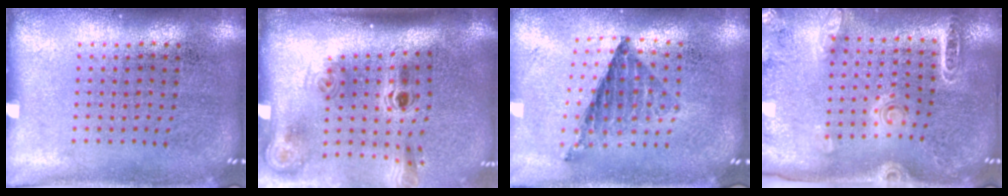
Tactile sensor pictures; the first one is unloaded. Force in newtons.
{"total": 2.2, "press": 1.4, "slide": 1.7}
{"total": 0.7, "press": 0.7, "slide": 0.1}
{"total": 1.7, "press": 1.7, "slide": 0.1}